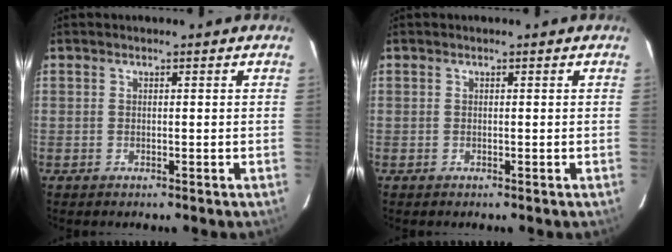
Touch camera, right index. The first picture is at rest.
{"total": 0.0}